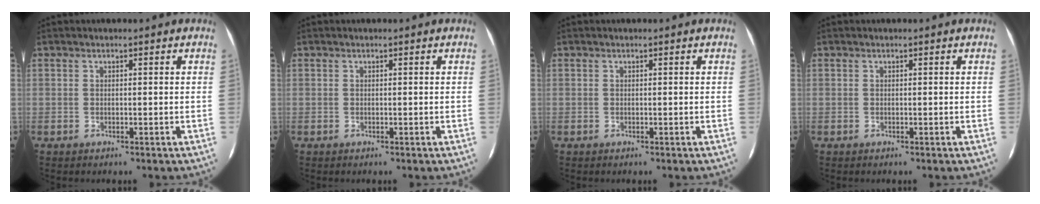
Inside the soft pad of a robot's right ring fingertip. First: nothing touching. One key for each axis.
{"total": 0.0}
{"total": 0.0}
{"total": 0.0}